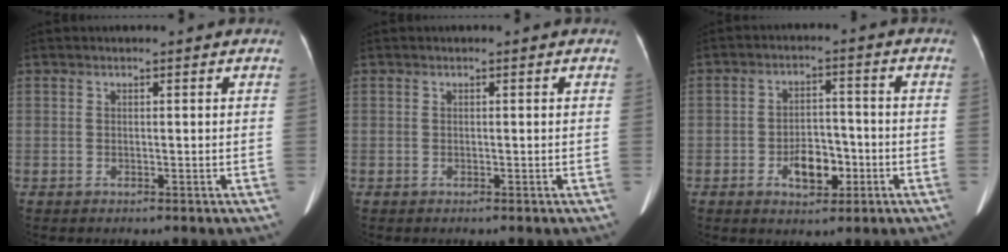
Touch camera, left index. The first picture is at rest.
{"total": 0.0}
{"total": 6.2, "force": [-2.4, 3.5, 4.5], "torque": [-0.081, 0.011, -0.035]}